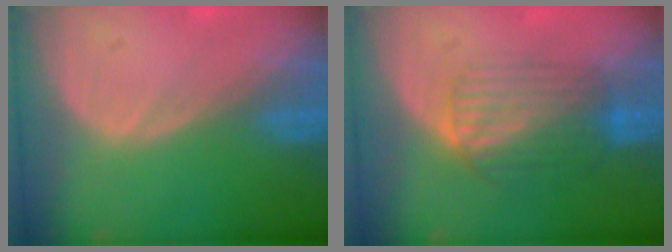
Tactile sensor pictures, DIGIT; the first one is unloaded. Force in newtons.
{"total": 6.7, "press": 6.3, "slide": 2.3}